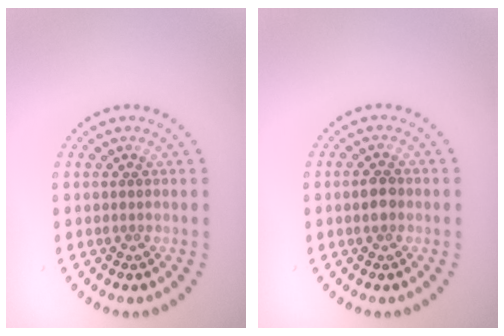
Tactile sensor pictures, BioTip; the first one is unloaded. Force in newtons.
{"total": 1.7, "press": 1.7, "slide": 0.1}